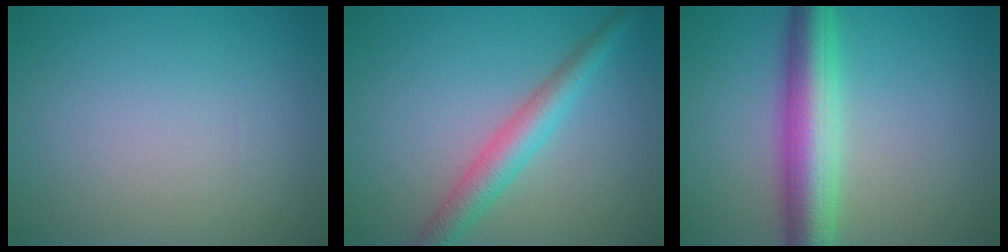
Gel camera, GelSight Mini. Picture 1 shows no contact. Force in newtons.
{"total": 3.7, "press": 3.7, "slide": 0.1}
{"total": 7.0, "press": 7.0, "slide": 0.0}